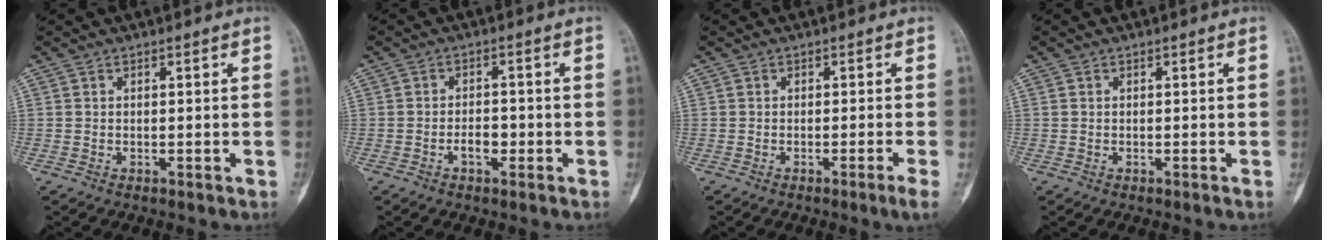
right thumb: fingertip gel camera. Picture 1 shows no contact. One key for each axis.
{"total": 3.0, "fx": -1.2, "fy": 1.6, "fz": 2.2, "tx": -0.030, "ty": 0.010, "tz": -0.020}
{"total": 2.3, "fx": -1.2, "fy": -0.7, "fz": 1.9, "tx": -0.040, "ty": -0.002, "tz": -0.019}
{"total": 0.0}